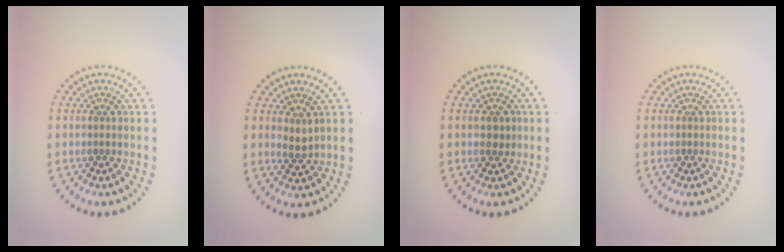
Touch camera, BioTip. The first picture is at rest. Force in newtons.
{"total": 1.2, "press": 1.0, "slide": 0.6}
{"total": 1.3, "press": 1.3, "slide": 0.2}
{"total": 0.0}